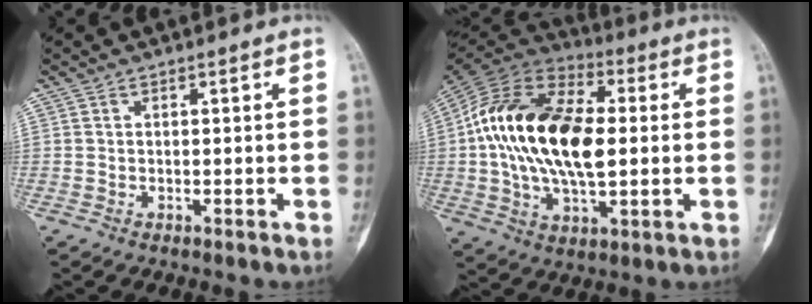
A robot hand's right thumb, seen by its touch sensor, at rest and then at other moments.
{"total": 23.6, "force": [1.2, 12.9, 19.7], "torque": [-0.369, 0.013, 0.016]}